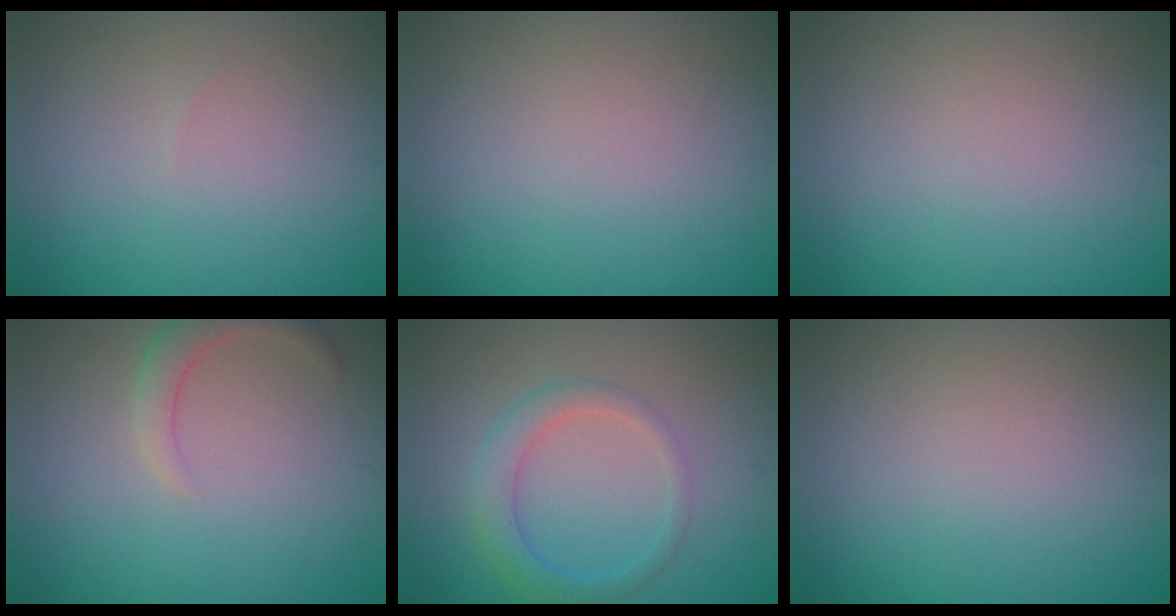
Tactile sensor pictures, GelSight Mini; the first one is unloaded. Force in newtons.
{"total": 0.0}
{"total": 0.0}
{"total": 2.2, "press": 2.2, "slide": 0.2}
{"total": 2.7, "press": 2.7, "slide": 0.1}
{"total": 0.0}